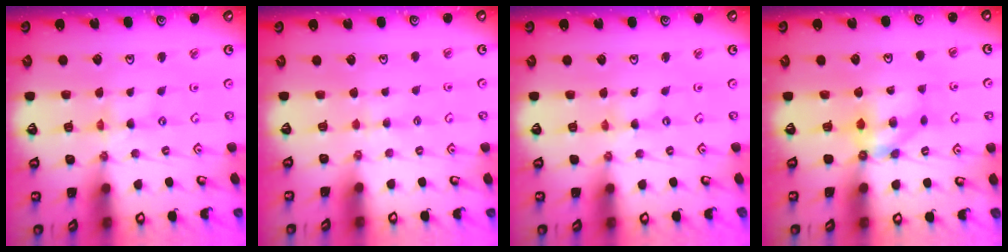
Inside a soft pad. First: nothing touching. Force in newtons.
{"total": 1.9, "press": 1.9, "slide": 0.4}
{"total": 0.0}
{"total": 6.0, "press": 6.0, "slide": 0.1}